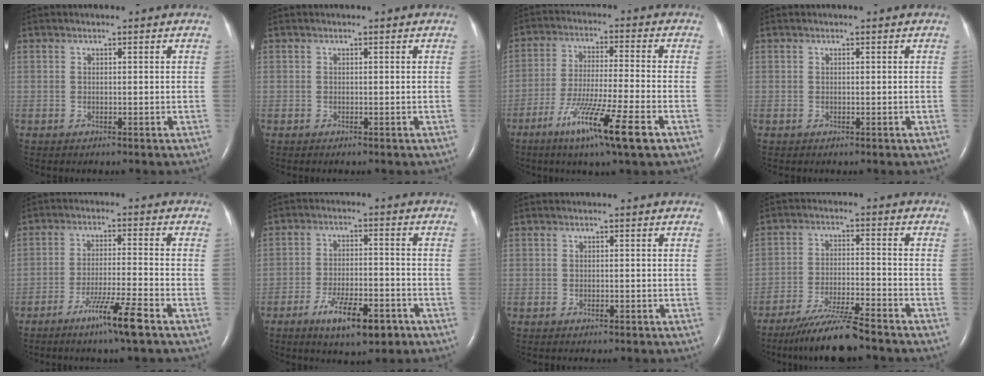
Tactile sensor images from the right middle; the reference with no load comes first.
{"total": 0.0}
{"total": 12.4, "force": [-6.6, -0.4, 10.5], "torque": [-0.197, -0.034, -0.116]}
{"total": 0.0}
{"total": 7.4, "force": [-4.7, -0.9, 5.6], "torque": [-0.103, -0.017, -0.087]}
{"total": 9.0, "force": [-5.2, 2.7, 6.9], "torque": [-0.123, -0.008, -0.080]}
{"total": 0.7, "force": [-0.4, 0.2, 0.5], "torque": [-0.011, -0.001, -0.004]}
{"total": 9.1, "force": [-7.7, -0.3, 5.0], "torque": [-0.091, -0.029, -0.138]}